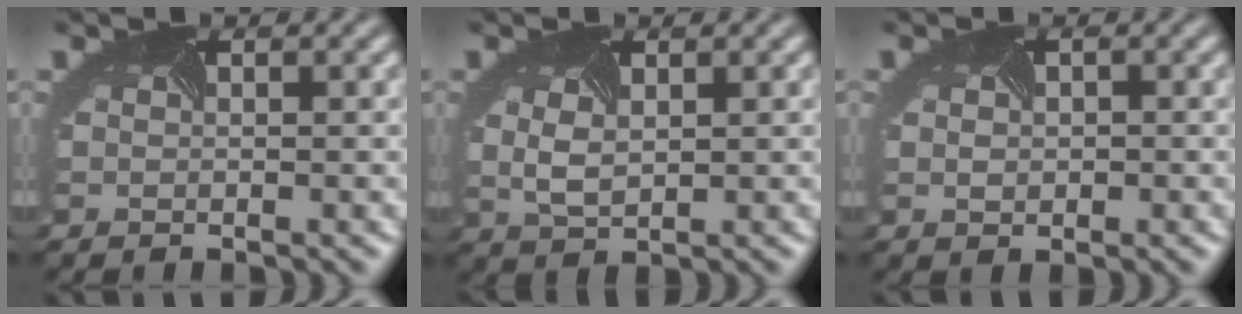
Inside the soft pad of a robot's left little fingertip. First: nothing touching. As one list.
[{"total": 1.8, "force": [0.5, 1.0, 1.4], "torque": [-0.041, -0.003, 0.014]}, {"total": 1.3, "force": [-0.2, 1.1, 0.7], "torque": [-0.012, 0.004, 0.006]}]